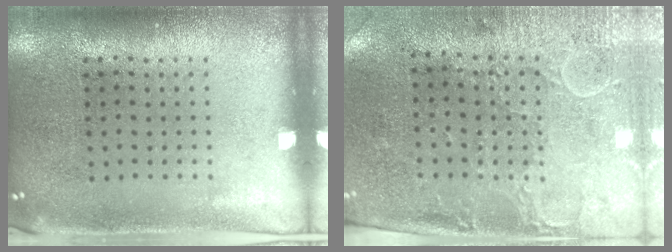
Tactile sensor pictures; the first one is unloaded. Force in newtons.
{"total": 2.9, "press": 2.4, "slide": 1.7}